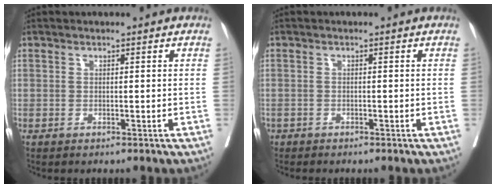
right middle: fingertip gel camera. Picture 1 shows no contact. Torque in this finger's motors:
{"motor_torque": [0.77, -0.83, 0.89, 0.19]}